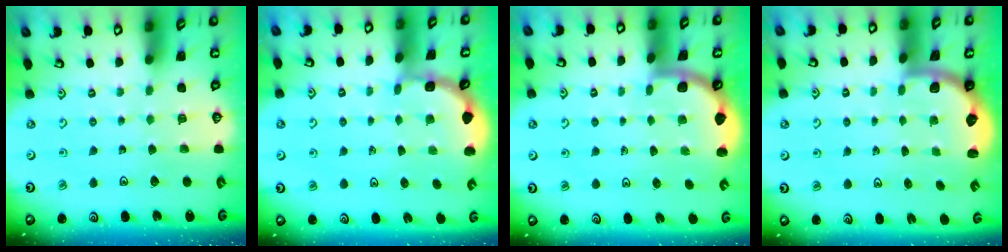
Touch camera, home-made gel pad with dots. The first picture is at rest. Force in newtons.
{"total": 1.9, "press": 1.9, "slide": 0.1}
{"total": 2.2, "press": 2.2, "slide": 0.1}
{"total": 2.2, "press": 2.1, "slide": 0.7}